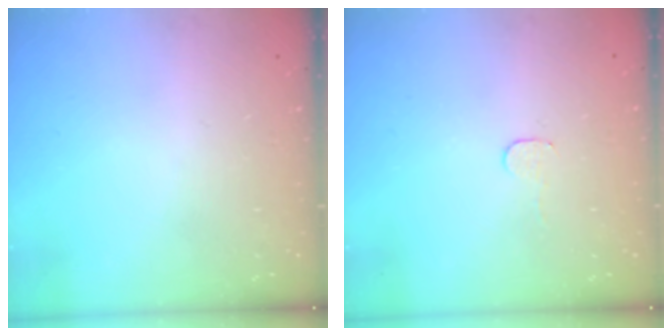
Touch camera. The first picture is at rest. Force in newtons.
{"total": 2.8, "press": 2.8, "slide": 0.2}